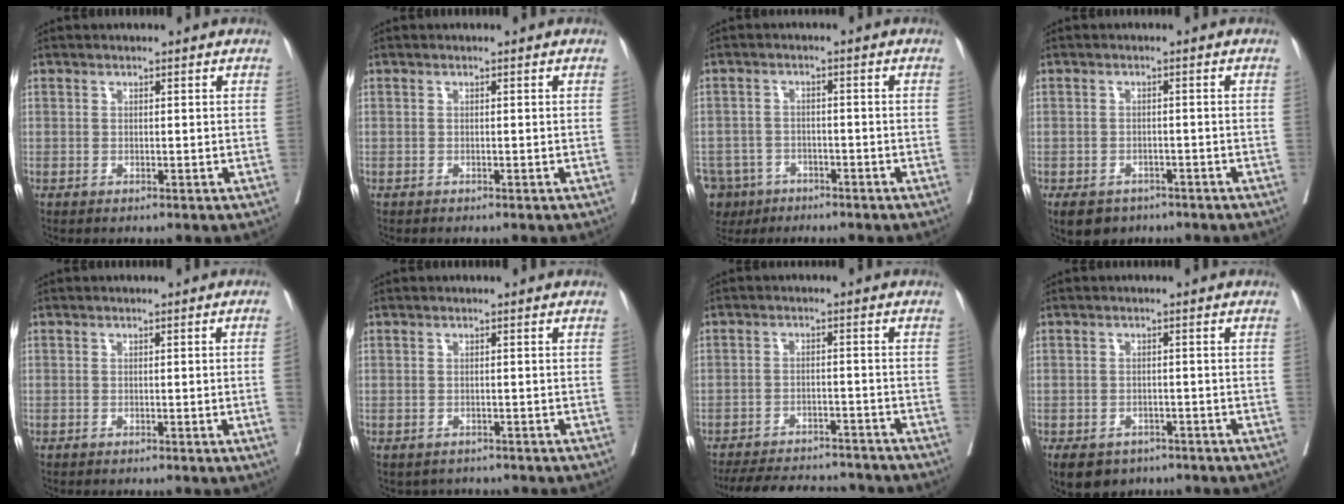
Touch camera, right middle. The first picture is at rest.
{"total": 0.0}
{"total": 9.7, "force": [-6.3, 7.2, 2.1], "torque": [-0.066, -0.004, -0.100]}
{"total": 6.0, "force": [-4.3, 3.8, 1.7], "torque": [-0.024, 0.001, -0.062]}
{"total": 1.8, "force": [-0.4, -0.5, 1.6], "torque": [-0.022, 0.001, -0.006]}
{"total": 2.4, "force": [-2.0, 1.3, 0.0], "torque": [-0.002, 0.002, -0.029]}
{"total": 13.9, "force": [-12.6, 4.3, 4.1], "torque": [-0.073, 0.006, -0.169]}
{"total": 9.1, "force": [-5.8, 6.3, 3.1], "torque": [-0.074, -0.010, -0.078]}